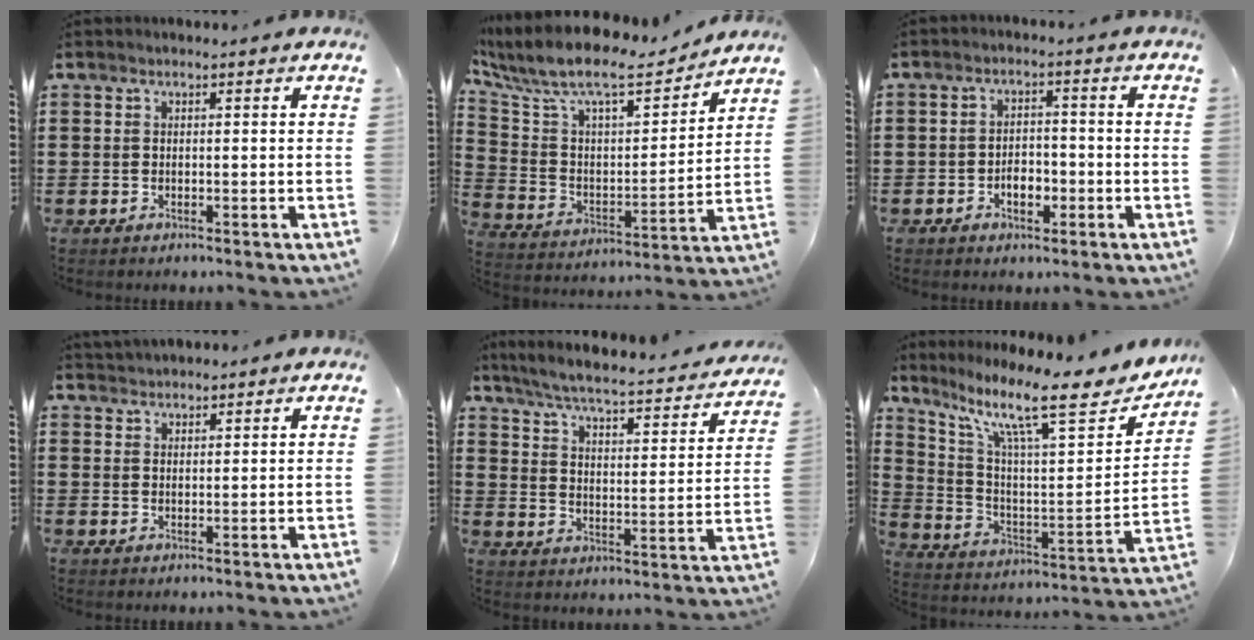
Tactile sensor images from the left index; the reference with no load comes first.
{"total": 10.3, "force": [8.4, 2.3, 5.4], "torque": [-0.141, -0.056, 0.142]}
{"total": 3.7, "force": [-1.5, 2.1, 2.6], "torque": [-0.042, 0.000, -0.031]}
{"total": 2.0, "force": [1.9, 0.3, -0.2], "torque": [-0.002, 0.001, 0.039]}
{"total": 4.9, "force": [4.5, -0.1, 2.1], "torque": [-0.064, -0.036, 0.067]}
{"total": 13.0, "force": [9.4, 2.2, 8.7], "torque": [-0.174, -0.069, 0.146]}